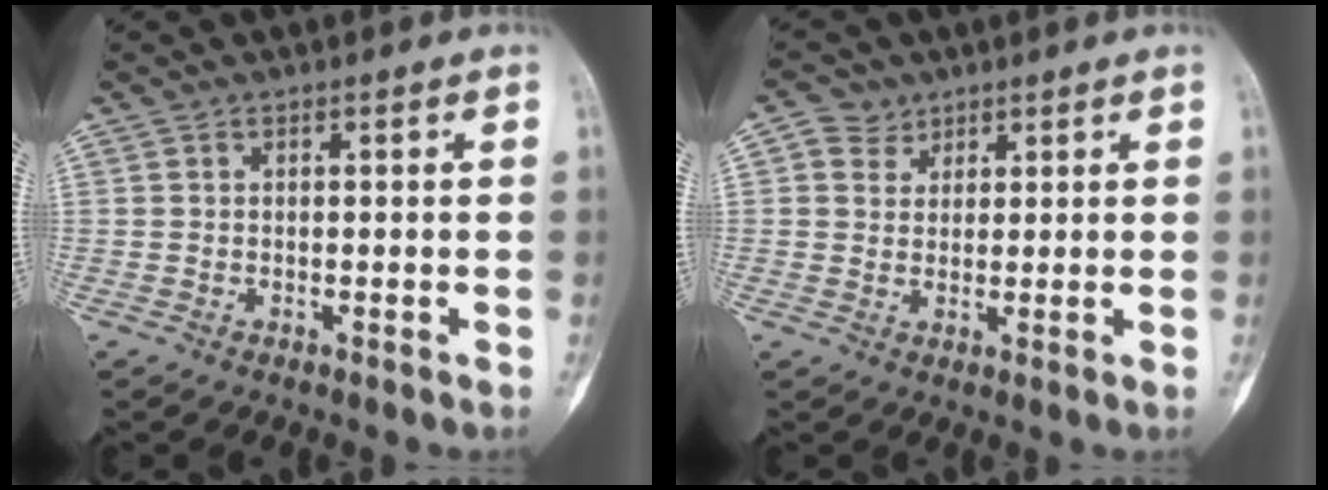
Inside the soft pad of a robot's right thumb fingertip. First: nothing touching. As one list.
[{"total": 3.9, "force": [2.0, 3.2, 0.6], "torque": [0.008, -0.009, 0.032]}]